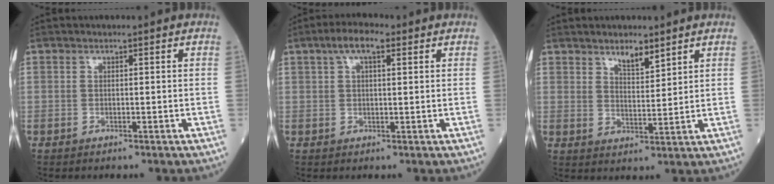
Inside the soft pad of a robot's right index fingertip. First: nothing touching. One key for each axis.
{"total": 4.9, "fx": 2.5, "fy": 1.5, "fz": 3.9, "tx": -0.077, "ty": 0.019, "tz": 0.042}
{"total": 4.0, "fx": 3.1, "fy": 1.0, "fz": 2.3, "tx": -0.041, "ty": -0.004, "tz": 0.056}